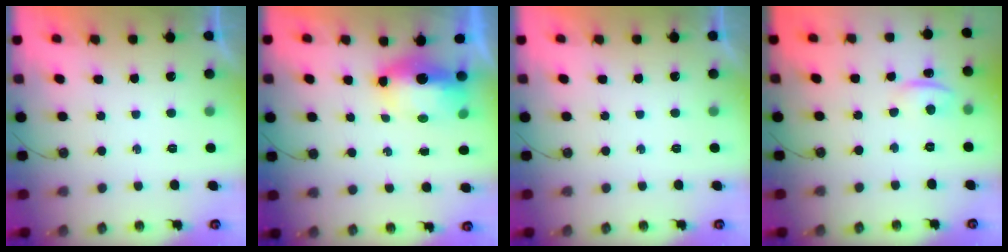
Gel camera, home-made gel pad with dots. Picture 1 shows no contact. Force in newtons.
{"total": 9.0, "press": 8.1, "slide": 3.9}
{"total": 0.0}
{"total": 2.2, "press": 1.7, "slide": 1.5}